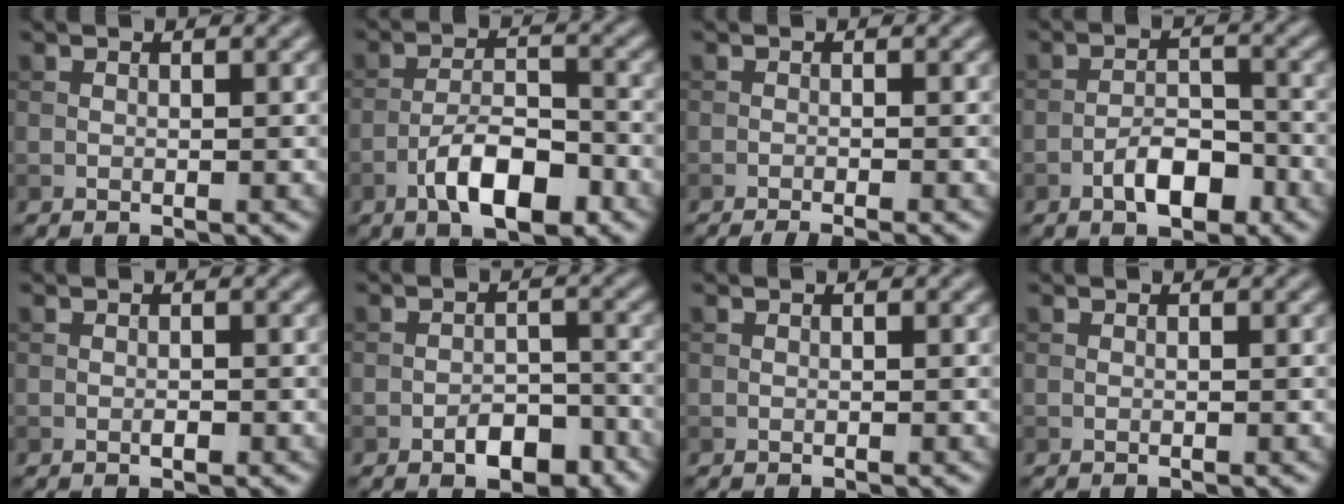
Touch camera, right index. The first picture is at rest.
{"total": 6.5, "force": [-3.4, 2.5, 4.9], "torque": [-0.083, 0.007, -0.062]}
{"total": 2.9, "force": [-1.9, 0.5, 2.1], "torque": [-0.030, 0.004, -0.036]}
{"total": 4.0, "force": [-2.2, 1.8, 2.8], "torque": [-0.039, 0.011, -0.039]}
{"total": 0.6, "force": [-0.3, 0.2, 0.5], "torque": [-0.010, 0.001, -0.004]}
{"total": 3.9, "force": [-2.3, 2.0, 2.5], "torque": [-0.034, 0.006, -0.033]}
{"total": 0.0}
{"total": 0.0}